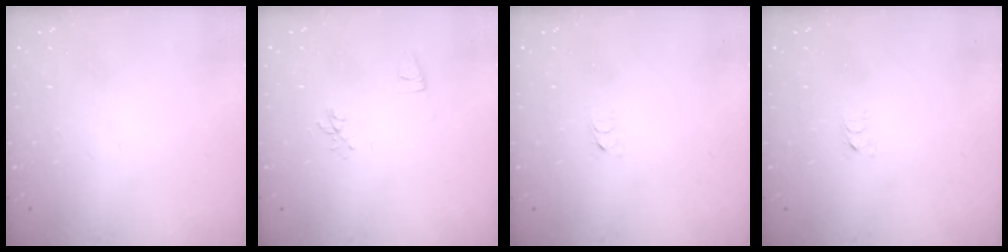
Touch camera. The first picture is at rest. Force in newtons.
{"total": 5.2, "press": 4.9, "slide": 1.8}
{"total": 2.6, "press": 2.6, "slide": 0.2}
{"total": 2.6, "press": 2.6, "slide": 0.2}